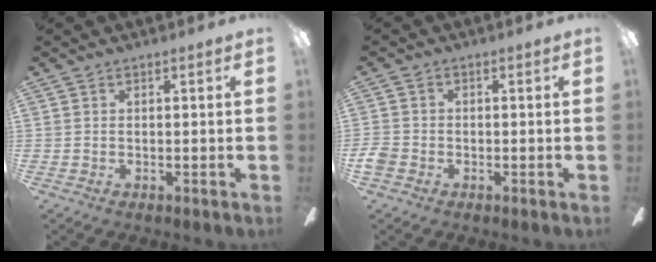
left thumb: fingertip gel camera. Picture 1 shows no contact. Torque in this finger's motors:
{"motor_torque": [-0.28, 0.24, 0.10, -0.17, 0.00]}